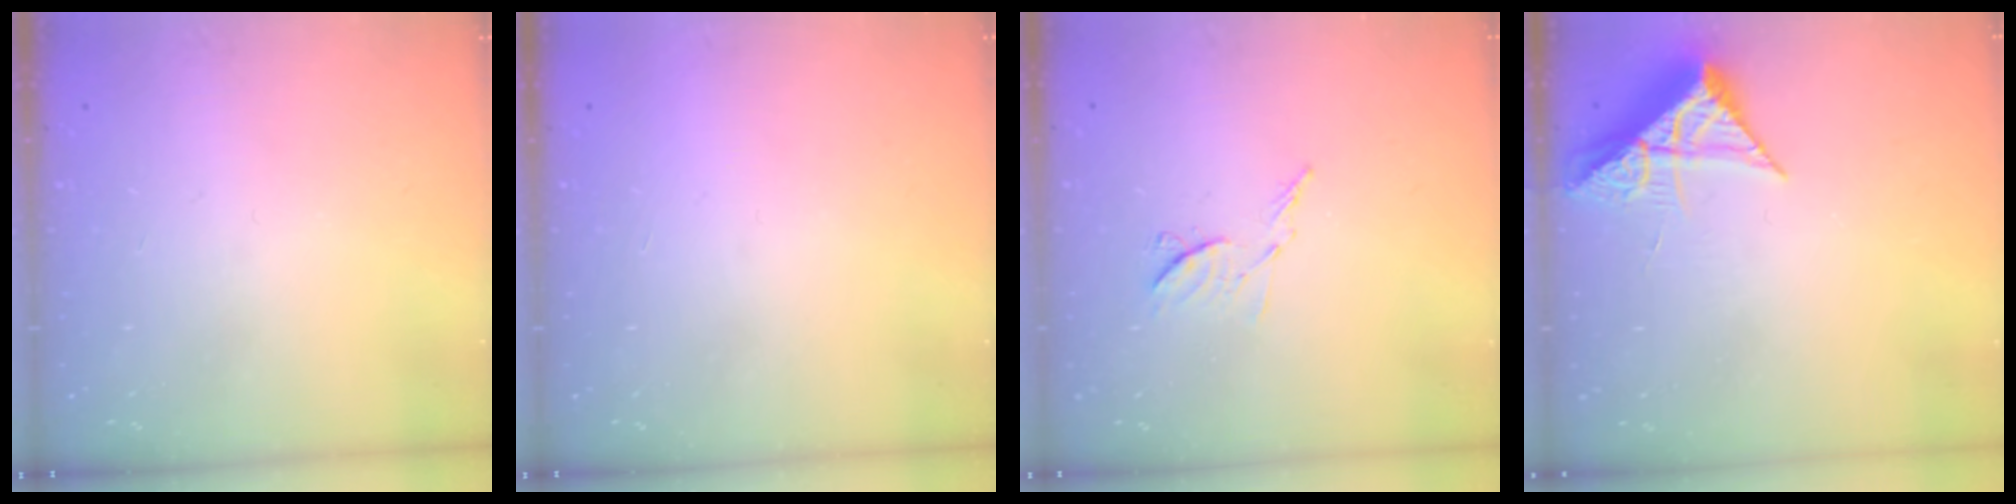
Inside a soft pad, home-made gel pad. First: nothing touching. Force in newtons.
{"total": 1.5, "press": 1.5, "slide": 0.1}
{"total": 6.8, "press": 6.7, "slide": 0.8}
{"total": 7.6, "press": 7.6, "slide": 0.4}